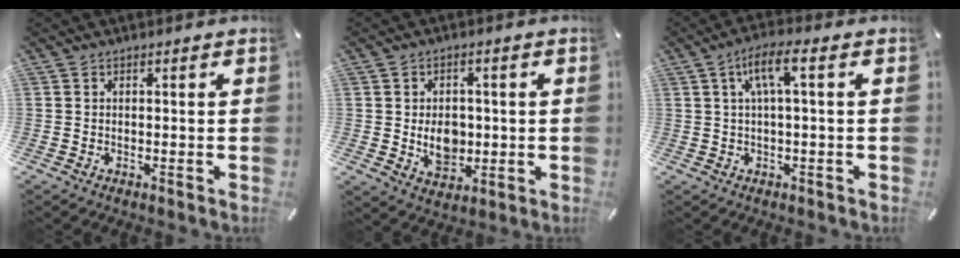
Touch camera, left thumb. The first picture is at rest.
{"total": 7.4, "force": [-0.3, 5.8, 4.5], "torque": [-0.066, -0.005, -0.009]}
{"total": 6.5, "force": [1.3, 1.4, 6.2], "torque": [-0.119, 0.004, 0.022]}